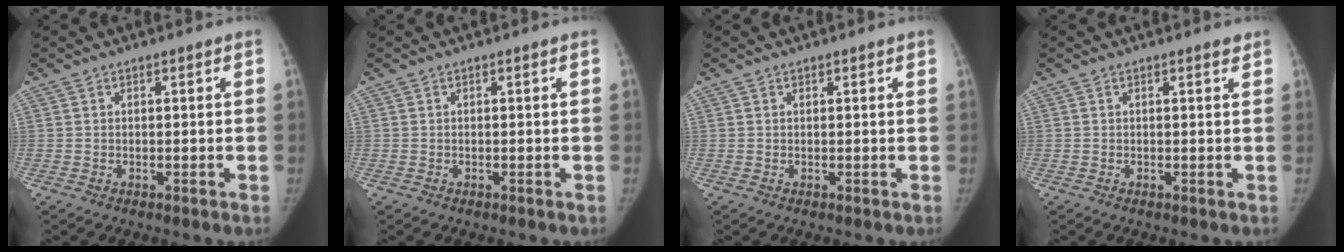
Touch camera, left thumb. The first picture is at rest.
{"total": 0.0}
{"total": 0.6, "force": [0.5, 0.3, 0.0], "torque": [0.004, -0.004, 0.004]}
{"total": 0.7, "force": [0.6, 0.2, 0.3], "torque": [-0.005, -0.004, 0.007]}